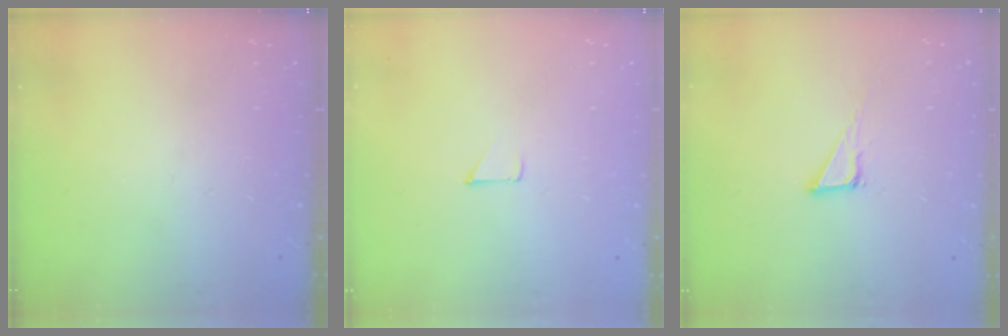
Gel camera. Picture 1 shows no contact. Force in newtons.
{"total": 2.9, "press": 2.8, "slide": 0.3}
{"total": 4.7, "press": 4.7, "slide": 0.2}